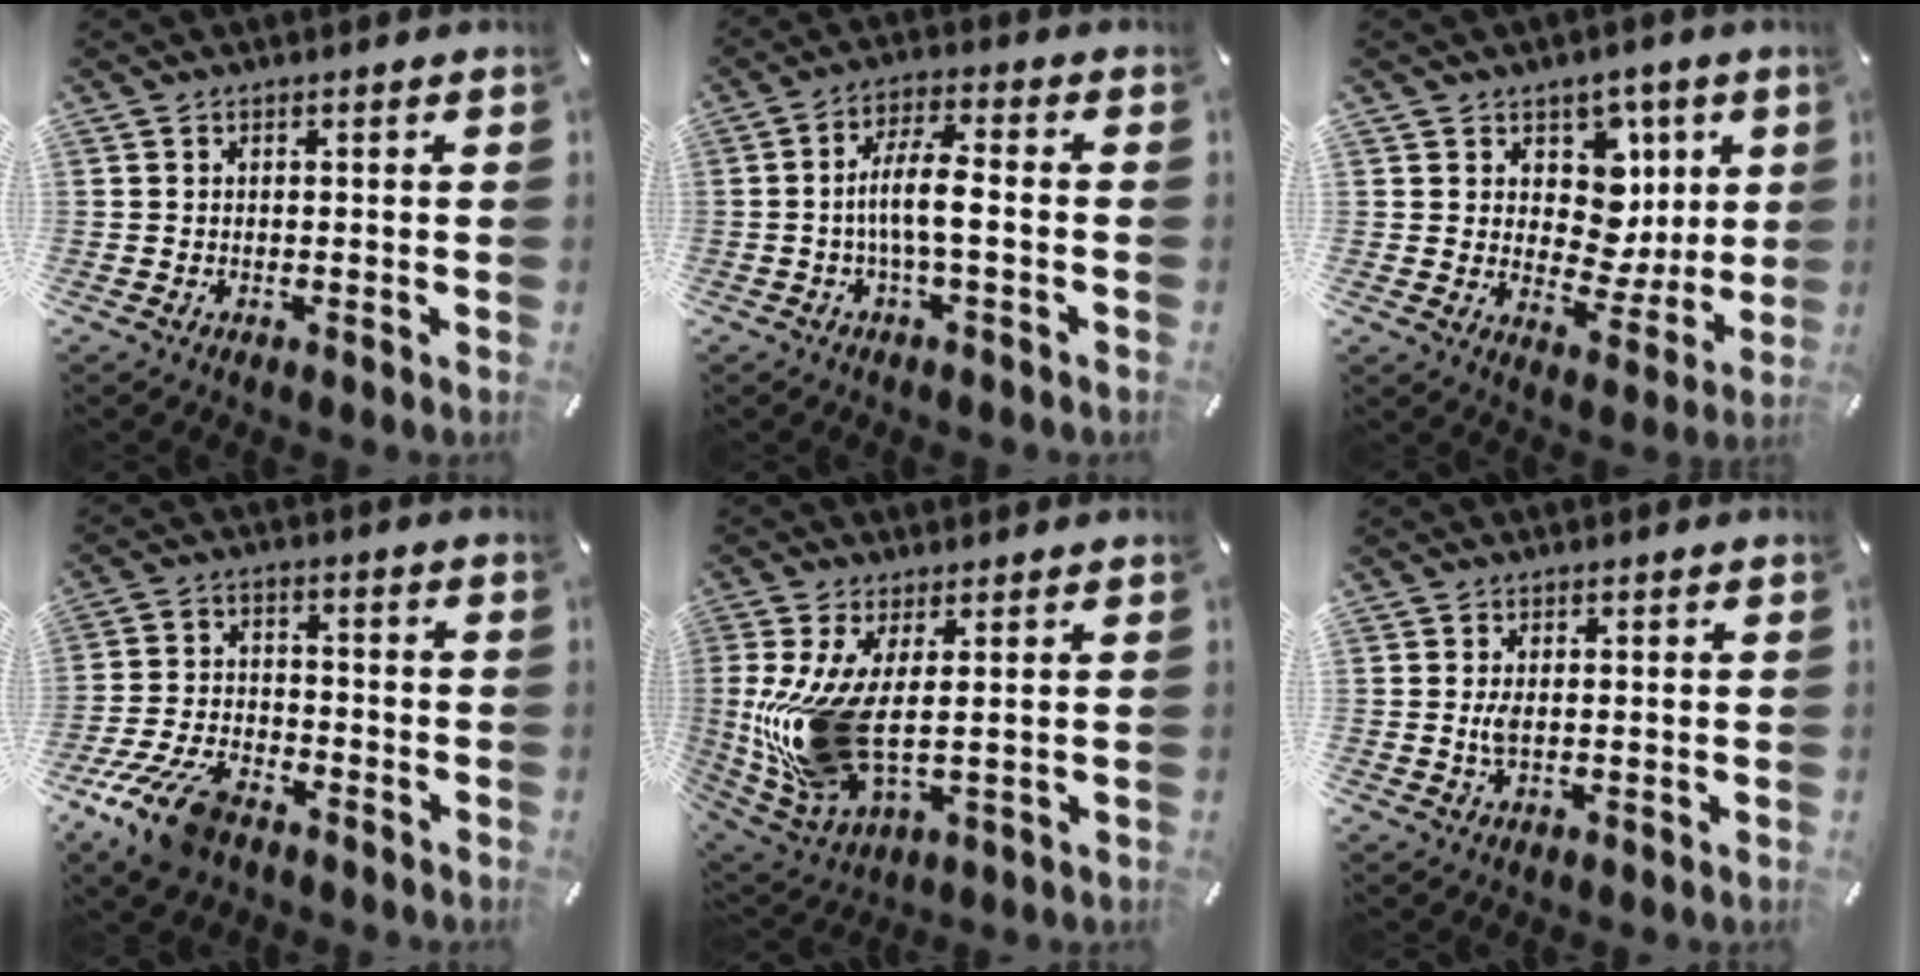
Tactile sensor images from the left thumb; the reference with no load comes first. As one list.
[{"total": 8.5, "force": [-1.4, 2.4, 8.1], "torque": [-0.152, 0.007, -0.026]}, {"total": 12.0, "force": [3.3, 10.1, 5.5], "torque": [-0.057, -0.031, 0.065]}, {"total": 12.1, "force": [-8.2, 5.9, 6.8], "torque": [-0.135, 0.042, -0.151]}, {"total": 15.0, "force": [1.2, 6.8, 13.3], "torque": [-0.297, -0.023, 0.027]}, {"total": 2.5, "force": [0.1, 1.3, 2.2], "torque": [-0.044, -0.005, -0.003]}]